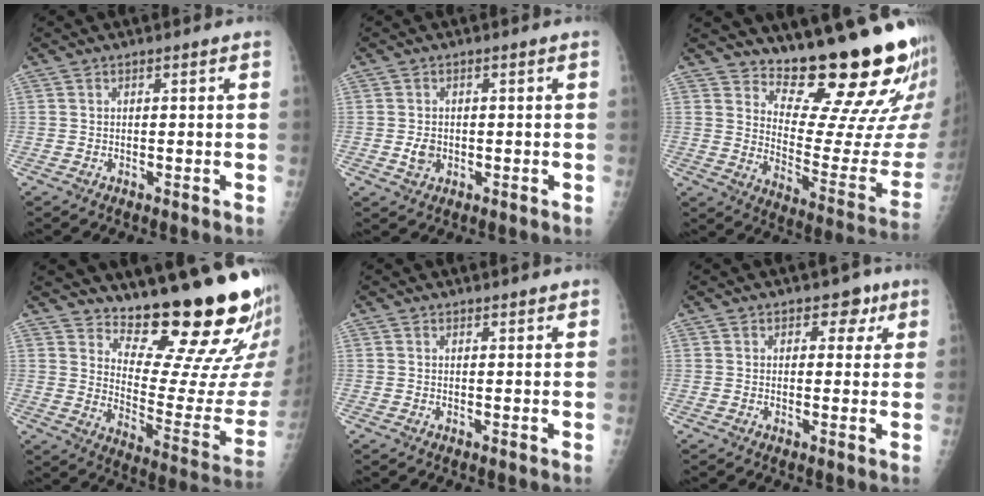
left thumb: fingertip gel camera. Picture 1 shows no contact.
{"total": 2.6, "force": [-0.3, 2.1, 1.6], "torque": [-0.022, 0.001, -0.003]}
{"total": 22.0, "force": [17.8, 4.6, 12.1], "torque": [-0.133, -0.176, 0.242]}
{"total": 20.8, "force": [17.2, 4.0, 11.1], "torque": [-0.118, -0.174, 0.237]}
{"total": 1.4, "force": [1.2, 0.4, 0.5], "torque": [0.000, -0.006, 0.016]}
{"total": 4.3, "force": [2.3, 3.0, 1.9], "torque": [0.008, -0.008, 0.027]}